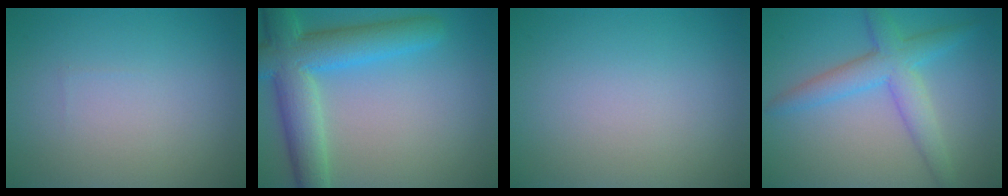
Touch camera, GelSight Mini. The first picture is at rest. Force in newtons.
{"total": 7.8, "press": 7.8, "slide": 0.3}
{"total": 0.0}
{"total": 4.6, "press": 4.6, "slide": 0.1}